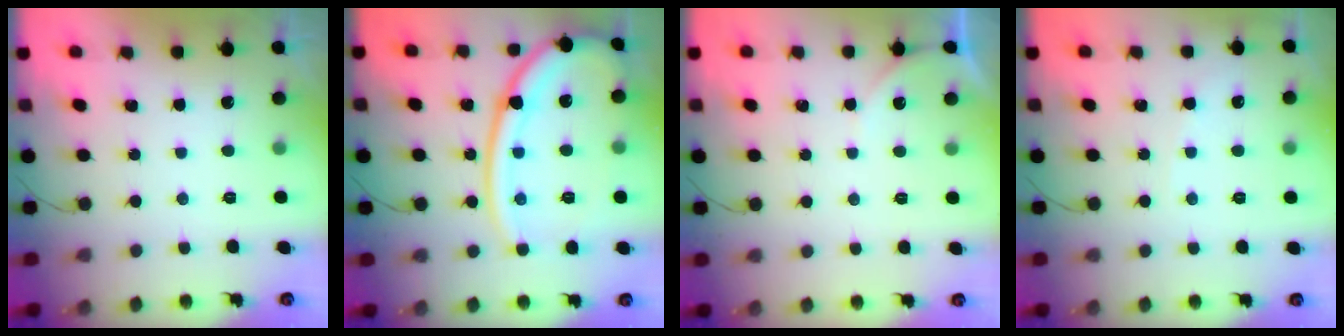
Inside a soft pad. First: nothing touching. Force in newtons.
{"total": 19.4, "press": 19.3, "slide": 1.9}
{"total": 3.6, "press": 3.5, "slide": 0.5}
{"total": 2.9, "press": 2.9, "slide": 0.4}